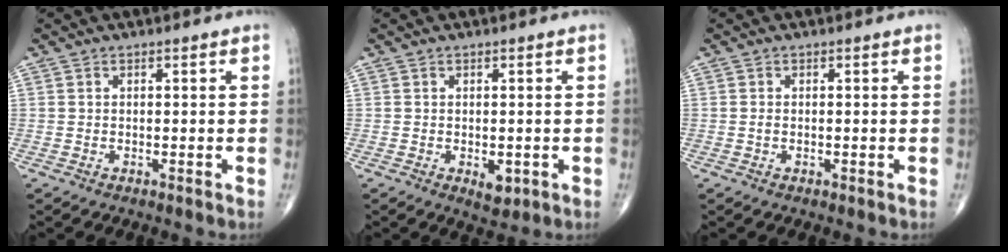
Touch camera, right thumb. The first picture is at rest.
{"total": 3.1, "force": [-0.8, 1.8, 2.4], "torque": [-0.022, -0.004, -0.004]}
{"total": 0.5, "force": [-0.1, 0.3, 0.4], "torque": [-0.011, -0.001, -0.002]}